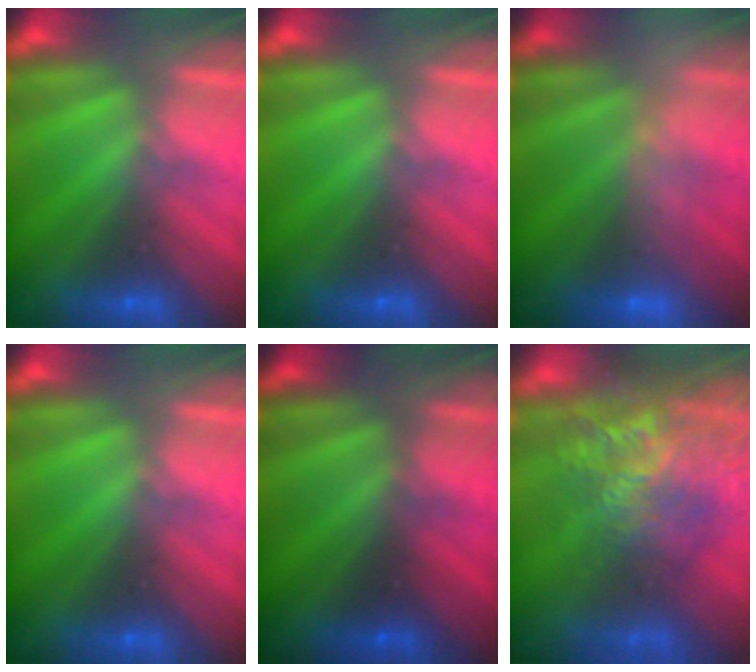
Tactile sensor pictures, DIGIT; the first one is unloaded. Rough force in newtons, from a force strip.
{"total": 0.0}
{"total": 2.4}
{"total": 0.0}
{"total": 2.8}
{"total": 11.6}